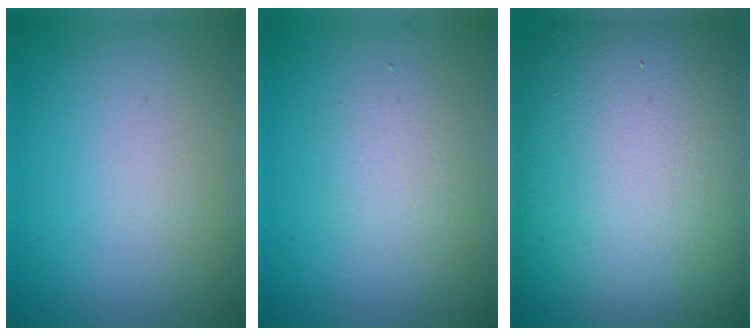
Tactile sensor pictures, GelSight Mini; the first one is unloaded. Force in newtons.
{"total": 1.9, "press": 1.9, "slide": 0.1}
{"total": 20.5, "press": 20.5, "slide": 0.9}